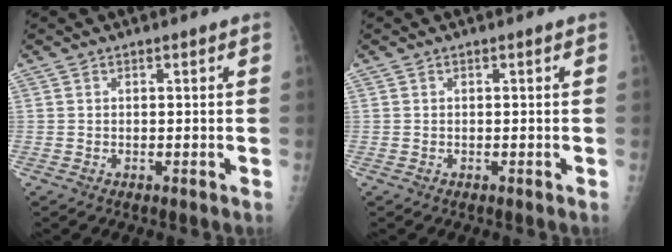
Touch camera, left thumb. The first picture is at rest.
{"total": 0.0}